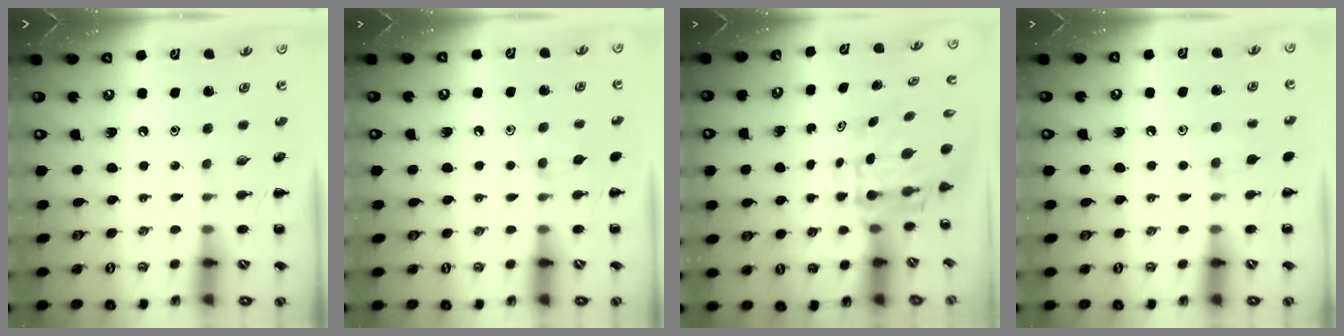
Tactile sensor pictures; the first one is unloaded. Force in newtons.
{"total": 4.4, "press": 4.1, "slide": 1.6}
{"total": 5.6, "press": 5.4, "slide": 1.5}
{"total": 6.6, "press": 6.3, "slide": 1.9}